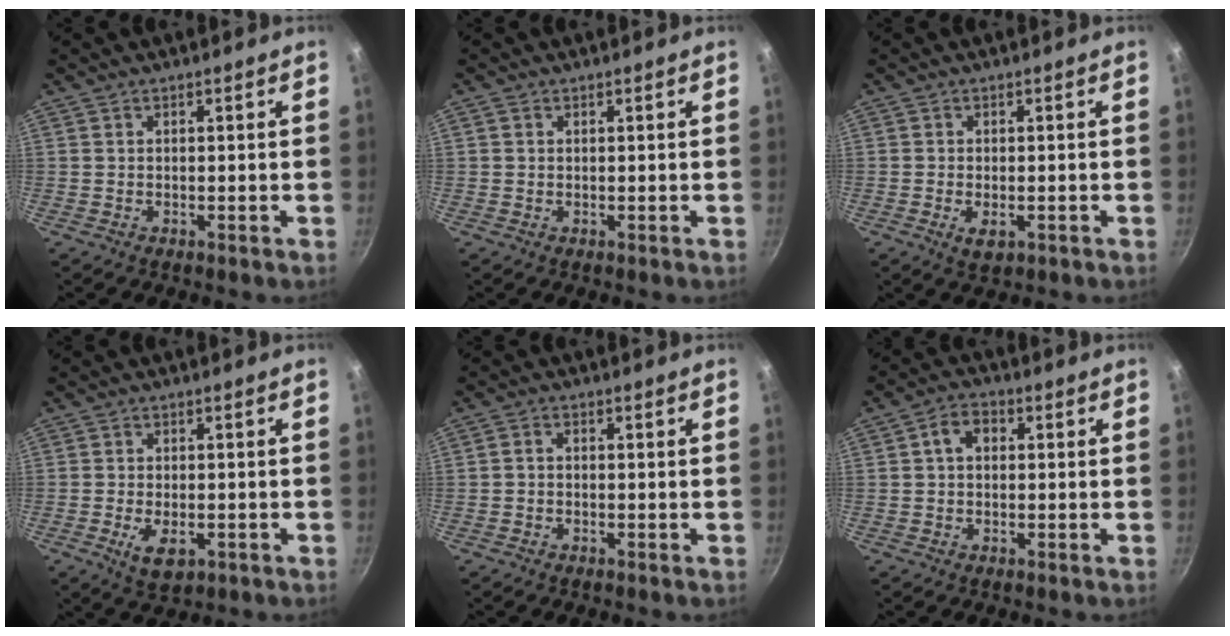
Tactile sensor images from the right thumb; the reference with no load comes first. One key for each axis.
{"total": 0.6, "fx": 0.2, "fy": 0.6, "fz": 0.2, "tx": -0.003, "ty": 0.001, "tz": 0.001}
{"total": 3.4, "fx": -1.1, "fy": 1.8, "fz": 2.6, "tx": -0.042, "ty": -0.004, "tz": -0.015}
{"total": 5.7, "fx": -1.9, "fy": 3.0, "fz": 4.4, "tx": -0.072, "ty": -0.001, "tz": -0.026}
{"total": 1.5, "fx": -0.7, "fy": 1.0, "fz": 0.9, "tx": -0.020, "ty": 0.010, "tz": -0.017}
{"total": 4.8, "fx": 0.8, "fy": 3.5, "fz": 3.2, "tx": -0.040, "ty": 0.012, "tz": 0.004}